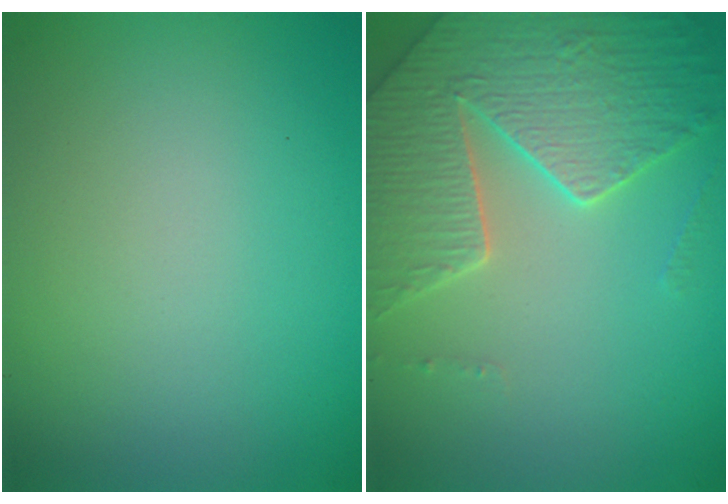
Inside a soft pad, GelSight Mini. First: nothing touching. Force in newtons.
{"total": 5.2, "press": 5.0, "slide": 1.4}